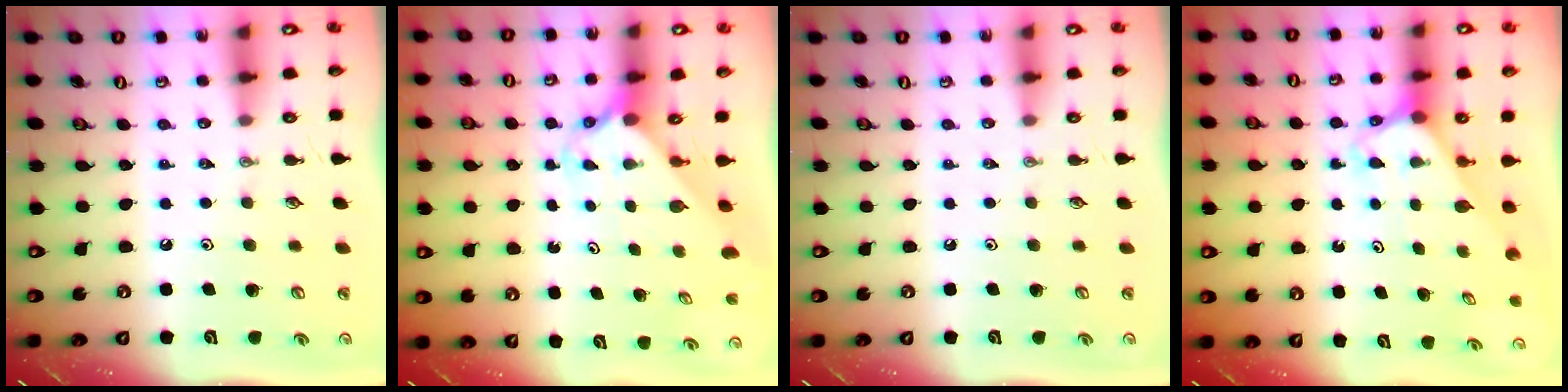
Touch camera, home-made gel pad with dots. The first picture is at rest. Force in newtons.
{"total": 2.3, "press": 2.3, "slide": 0.2}
{"total": 0.0}
{"total": 2.8, "press": 2.8, "slide": 0.2}